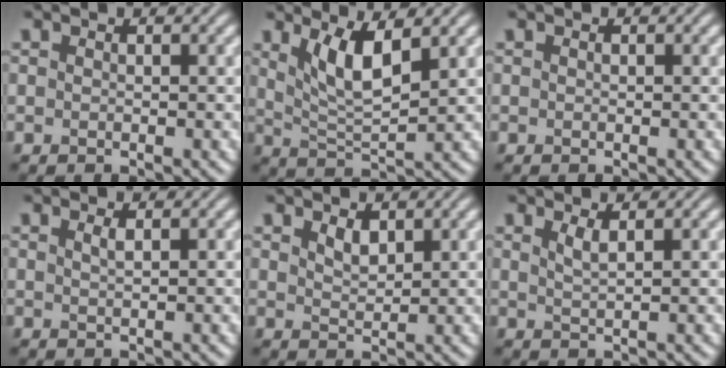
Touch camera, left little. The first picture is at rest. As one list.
[{"total": 4.5, "force": [2.1, 1.3, 3.8], "torque": [-0.078, -0.009, 0.044]}, {"total": 0.0}, {"total": 1.0, "force": [0.5, 0.3, 0.8], "torque": [-0.011, 0.002, 0.008]}, {"total": 1.6, "force": [1.1, 0.7, 1.0], "torque": [-0.020, -0.002, 0.024]}, {"total": 1.5, "force": [0.8, 0.4, 1.2], "torque": [-0.020, 0.000, 0.014]}]